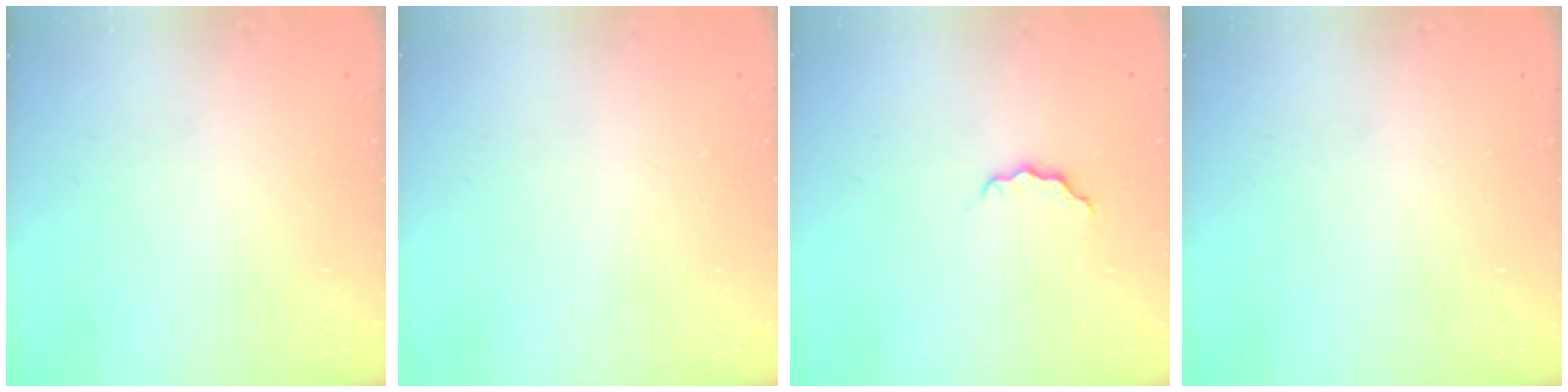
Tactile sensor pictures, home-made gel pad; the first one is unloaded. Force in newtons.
{"total": 1.6, "press": 1.6, "slide": 0.1}
{"total": 4.3, "press": 4.3, "slide": 0.4}
{"total": 0.0}